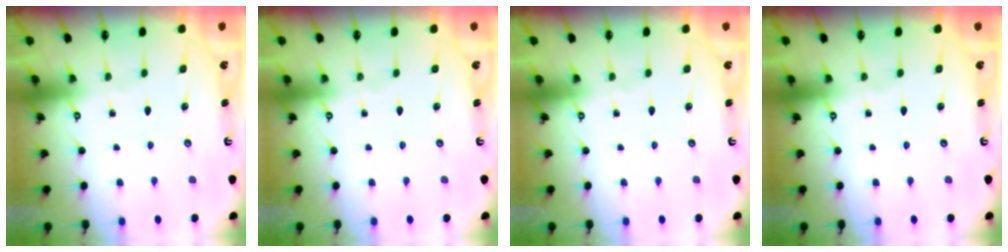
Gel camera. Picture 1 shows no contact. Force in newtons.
{"total": 0.0}
{"total": 0.0}
{"total": 0.0}